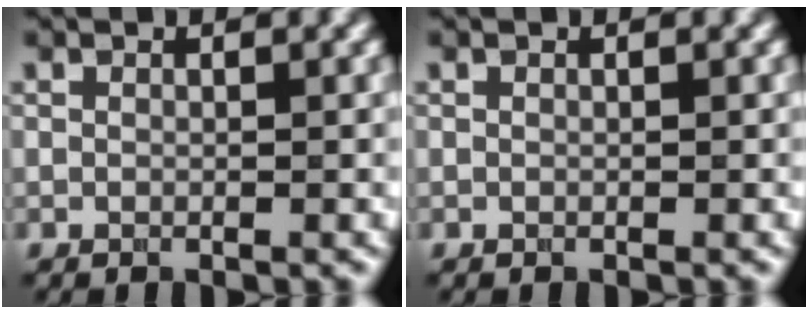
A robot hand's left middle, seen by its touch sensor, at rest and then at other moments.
{"total": 0.0}